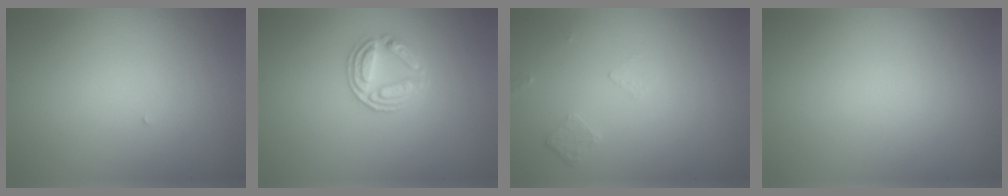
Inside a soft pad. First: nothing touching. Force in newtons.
{"total": 3.0, "press": 2.7, "slide": 1.2}
{"total": 0.8, "press": 0.6, "slide": 0.5}
{"total": 0.0}